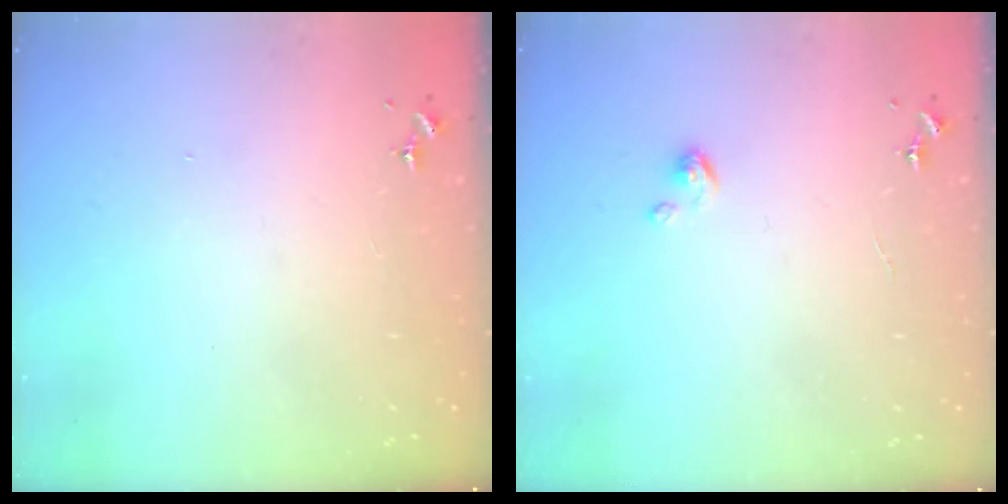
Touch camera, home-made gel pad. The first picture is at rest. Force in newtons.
{"total": 2.7, "press": 2.7, "slide": 0.2}